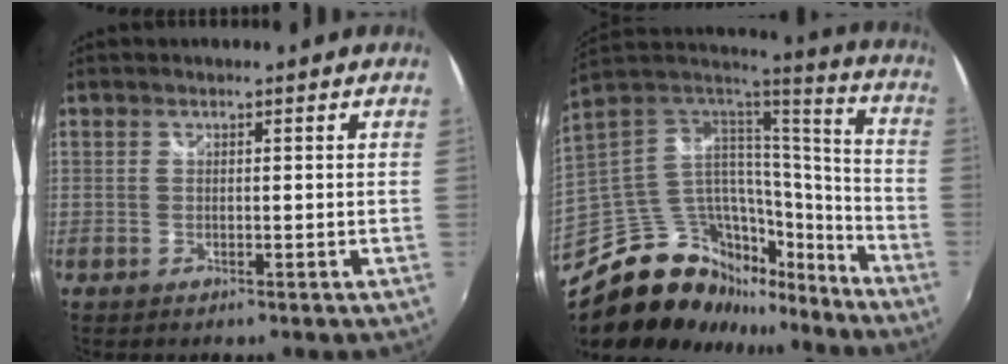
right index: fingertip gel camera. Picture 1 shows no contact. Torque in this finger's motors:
{"motor_torque": [0.68, -0.67, 0.13, -0.01]}